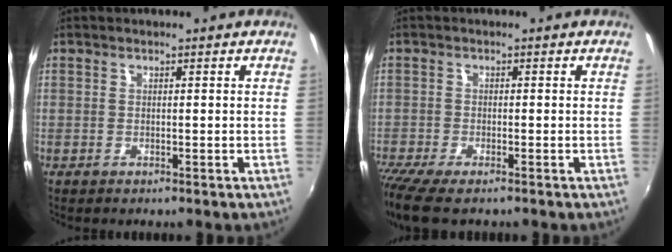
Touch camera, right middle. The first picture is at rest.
{"total": 5.1, "force": [-4.0, 0.5, 3.2], "torque": [-0.076, -0.028, -0.072]}